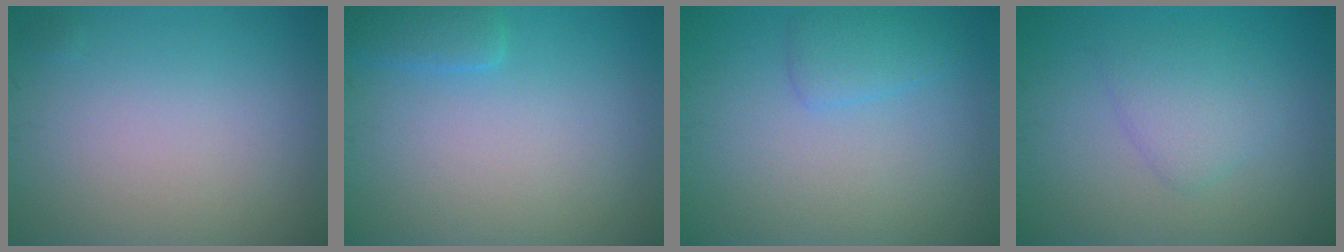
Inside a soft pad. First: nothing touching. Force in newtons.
{"total": 1.9, "press": 1.9, "slide": 0.1}
{"total": 1.9, "press": 1.9, "slide": 0.2}
{"total": 2.6, "press": 2.6, "slide": 0.2}